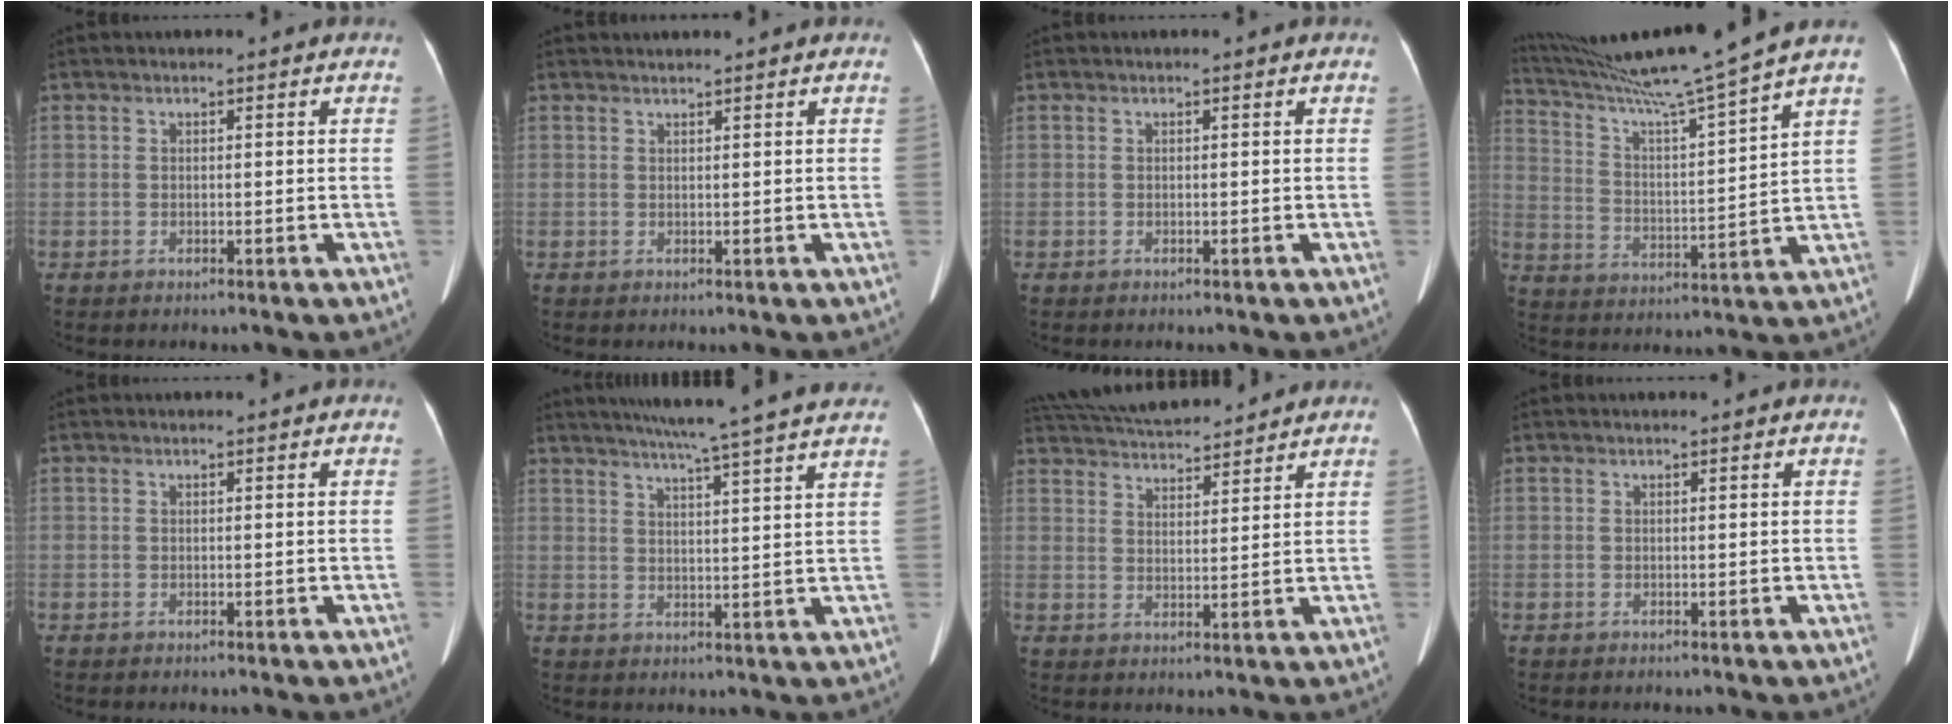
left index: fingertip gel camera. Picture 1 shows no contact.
{"total": 1.1, "force": [1.0, -0.3, 0.3], "torque": [-0.009, 0.010, 0.024]}
{"total": 0.0}
{"total": 17.1, "force": [14.8, -3.1, 8.2], "torque": [-0.148, -0.027, 0.239]}
{"total": 0.0}
{"total": 16.4, "force": [14.1, -1.2, 8.2], "torque": [-0.133, 0.000, 0.177]}
{"total": 13.5, "force": [12.5, 2.1, 4.7], "torque": [-0.094, 0.031, 0.201]}
{"total": 0.0}